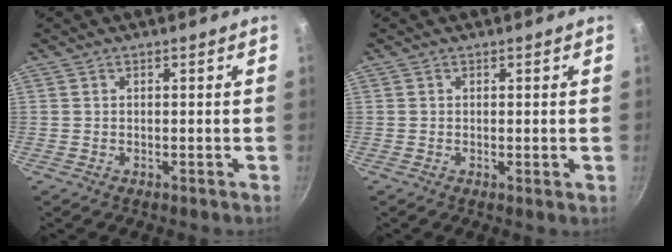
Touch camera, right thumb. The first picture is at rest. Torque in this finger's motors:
{"motor_torque": [-0.63, -0.24, -0.21, -0.09, -0.03]}